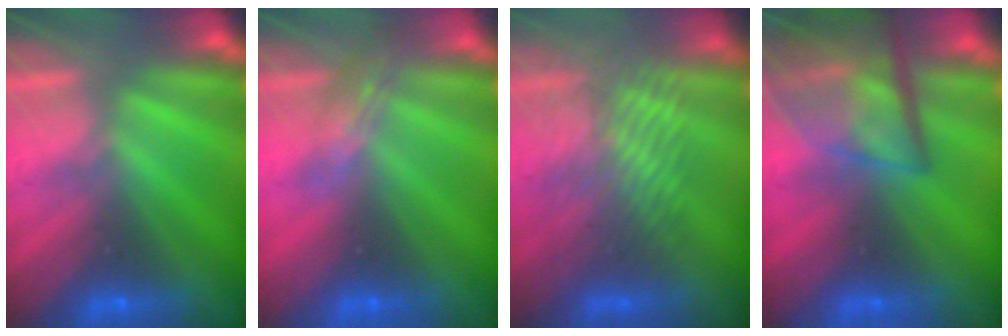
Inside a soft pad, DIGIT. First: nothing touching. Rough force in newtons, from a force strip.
{"total": 2.4}
{"total": 3.7}
{"total": 6.8}